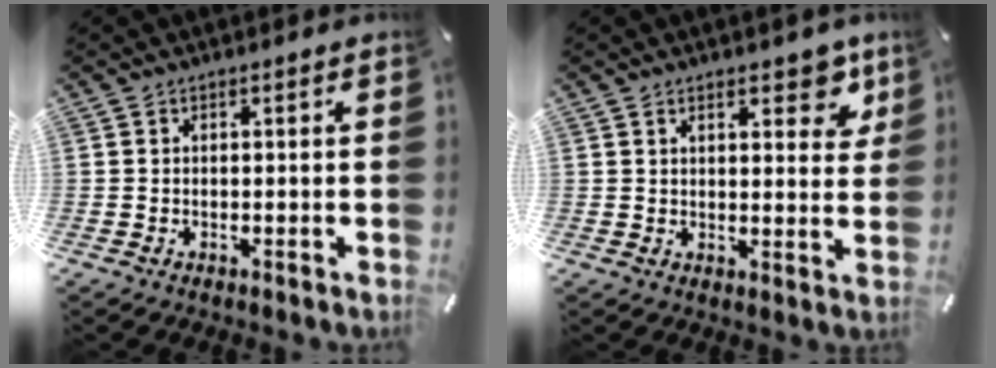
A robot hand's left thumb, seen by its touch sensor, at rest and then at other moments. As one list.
[{"total": 7.7, "force": [4.6, 3.4, 5.1], "torque": [-0.055, -0.020, 0.073]}]